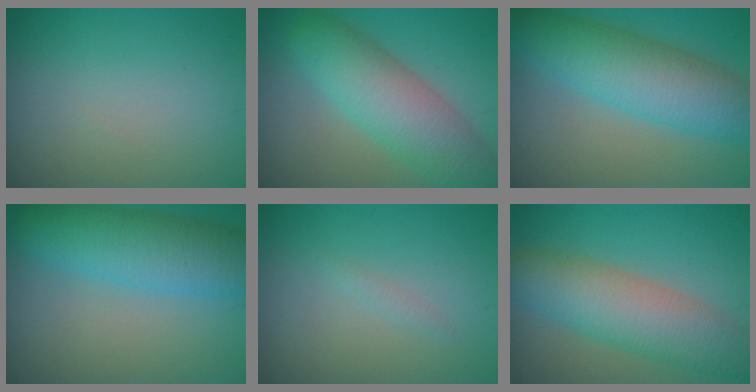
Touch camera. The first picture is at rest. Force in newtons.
{"total": 7.6, "press": 7.6, "slide": 0.4}
{"total": 8.6, "press": 8.6, "slide": 0.2}
{"total": 7.8, "press": 7.8, "slide": 0.5}
{"total": 0.6, "press": 0.6, "slide": 0.1}
{"total": 7.3, "press": 7.3, "slide": 0.3}